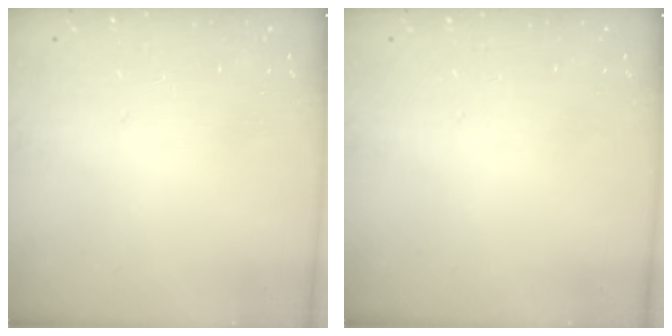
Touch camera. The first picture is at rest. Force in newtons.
{"total": 0.0}